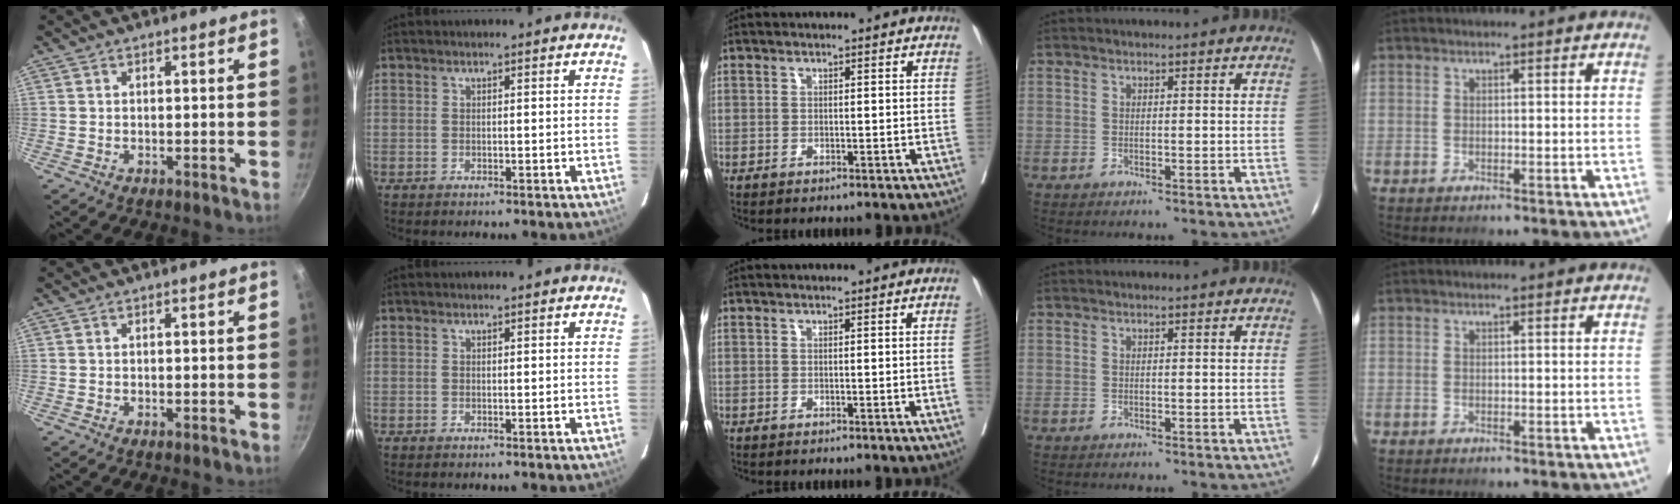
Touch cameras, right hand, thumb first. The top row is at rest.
{"middle": {"total": 0.9, "force": [-0.1, -0.2, 0.9], "torque": [-0.013, -0.002, -0.001]}}